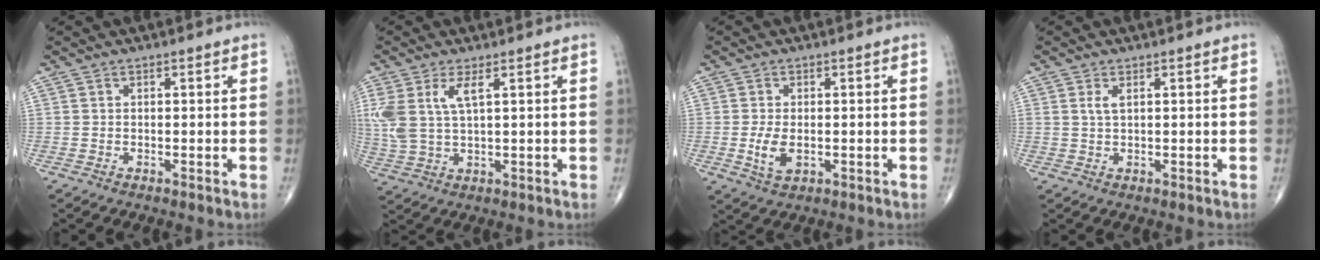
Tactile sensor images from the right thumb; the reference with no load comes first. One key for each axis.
{"total": 7.8, "fx": 2.7, "fy": 3.0, "fz": 6.7, "tx": -0.166, "ty": -0.002, "tz": 0.063}
{"total": 4.4, "fx": -0.6, "fy": 2.4, "fz": 3.6, "tx": -0.071, "ty": -0.008, "tz": -0.008}
{"total": 1.7, "fx": 0.7, "fy": 0.6, "fz": 1.4, "tx": -0.033, "ty": 0.002, "tz": 0.018}